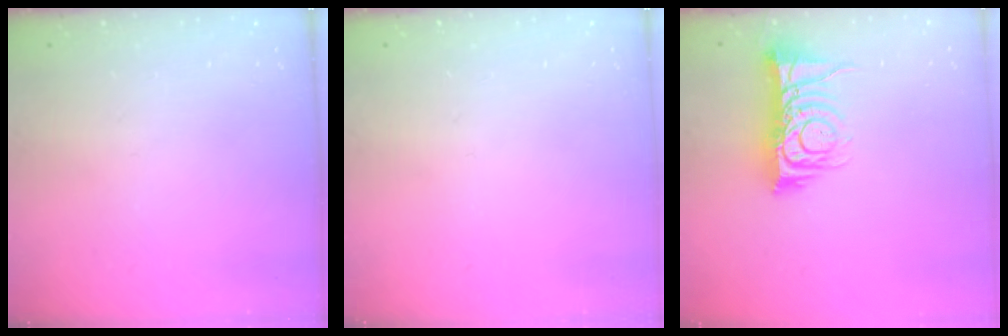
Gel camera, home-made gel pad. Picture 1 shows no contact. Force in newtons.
{"total": 0.0}
{"total": 10.8, "press": 10.8, "slide": 0.7}